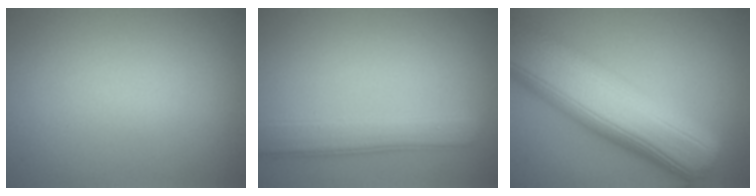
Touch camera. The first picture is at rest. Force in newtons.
{"total": 3.9, "press": 3.9, "slide": 0.2}
{"total": 12.6, "press": 12.6, "slide": 0.4}